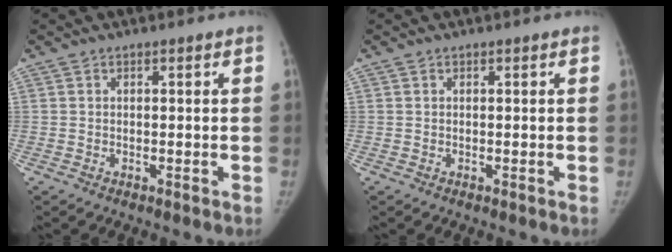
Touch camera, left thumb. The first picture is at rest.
{"total": 0.0}